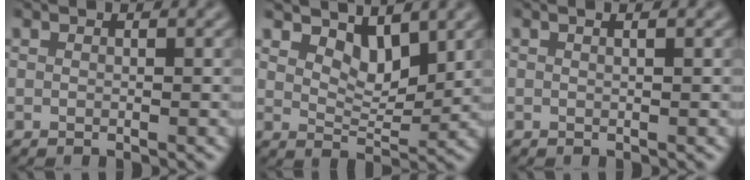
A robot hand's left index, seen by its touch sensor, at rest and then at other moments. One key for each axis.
{"total": 3.7, "fx": 2.8, "fy": 1.4, "fz": 2.0, "tx": -0.042, "ty": -0.010, "tz": 0.044}
{"total": 1.2, "fx": 0.6, "fy": 0.5, "fz": 1.0, "tx": -0.003, "ty": -0.007, "tz": -0.002}